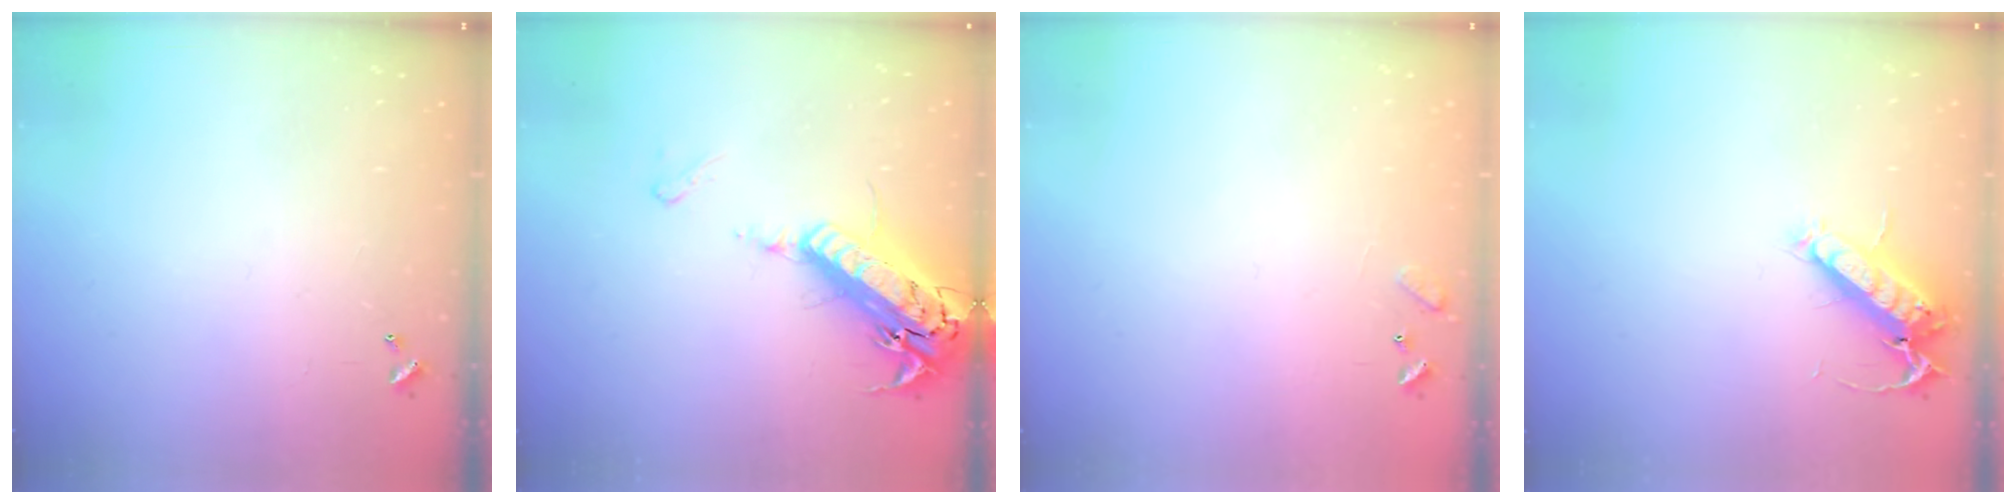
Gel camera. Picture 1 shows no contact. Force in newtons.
{"total": 21.2, "press": 20.7, "slide": 4.7}
{"total": 6.4, "press": 6.4, "slide": 0.5}
{"total": 13.1, "press": 13.0, "slide": 2.0}